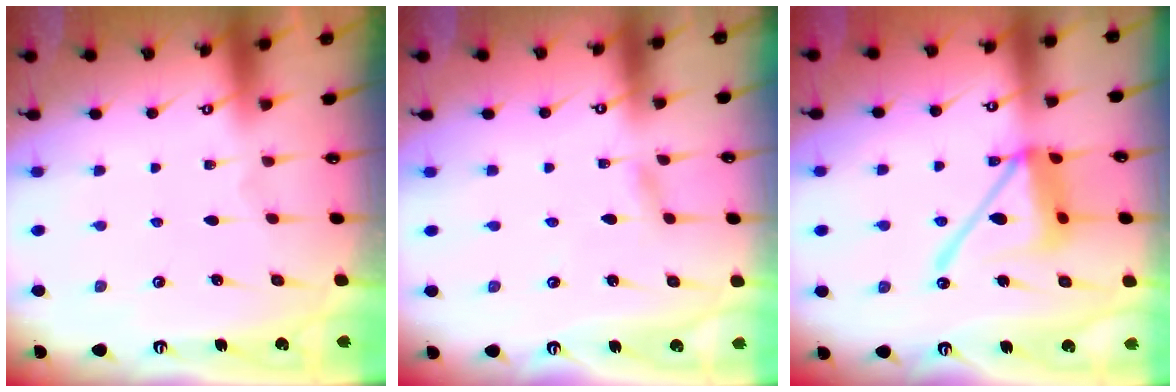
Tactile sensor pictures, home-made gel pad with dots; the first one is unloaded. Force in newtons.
{"total": 1.5, "press": 1.5, "slide": 0.1}
{"total": 14.8, "press": 14.7, "slide": 1.5}